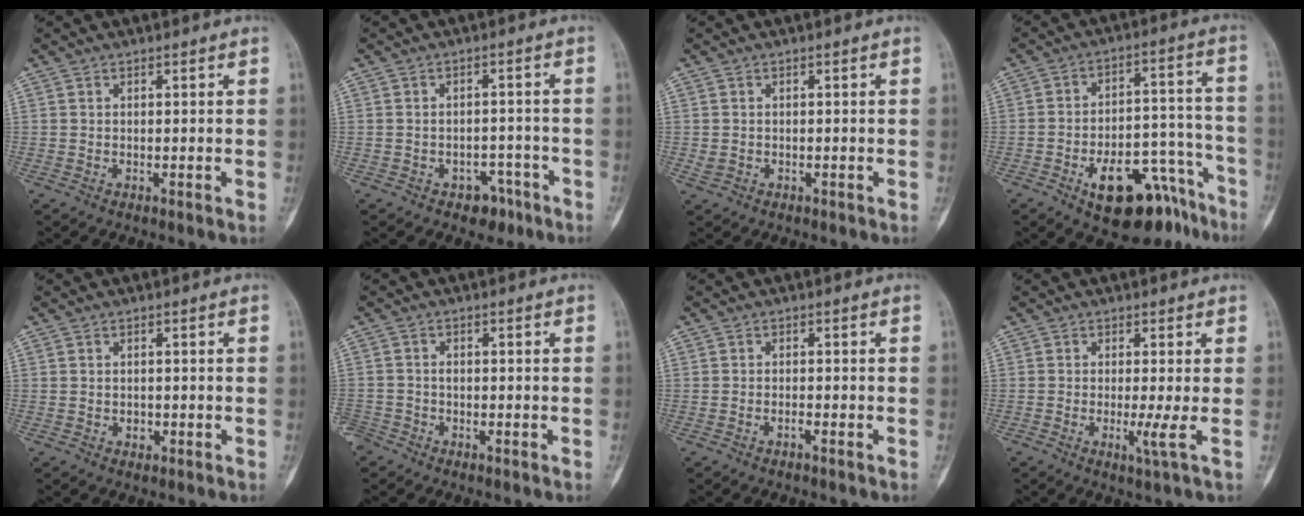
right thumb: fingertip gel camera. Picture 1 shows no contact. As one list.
[{"total": 4.8, "force": [-3.0, 3.3, 1.8], "torque": [0.001, 0.027, -0.036]}, {"total": 1.3, "force": [-0.3, 1.1, 0.6], "torque": [-0.014, 0.001, -0.004]}, {"total": 17.8, "force": [-10.9, 8.3, 11.4], "torque": [-0.124, 0.091, -0.158]}, {"total": 1.1, "force": [-0.4, 0.9, 0.5], "torque": [-0.002, 0.001, -0.004]}, {"total": 3.7, "force": [-2.7, 2.4, 0.6], "torque": [-0.008, 0.012, -0.057]}, {"total": 1.0, "force": [-0.8, 0.3, 0.5], "torque": [-0.012, 0.008, -0.014]}, {"total": 2.7, "force": [-0.5, -0.4, 2.6], "torque": [-0.060, -0.011, -0.014]}]